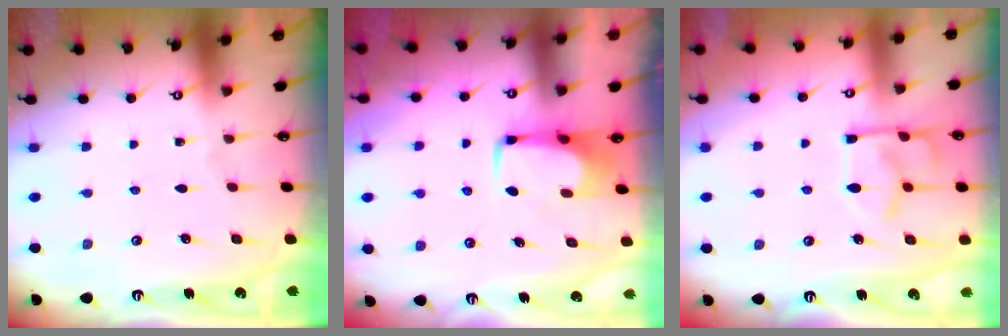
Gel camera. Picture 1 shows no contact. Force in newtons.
{"total": 0.0}
{"total": 12.1, "press": 12.1, "slide": 0.8}